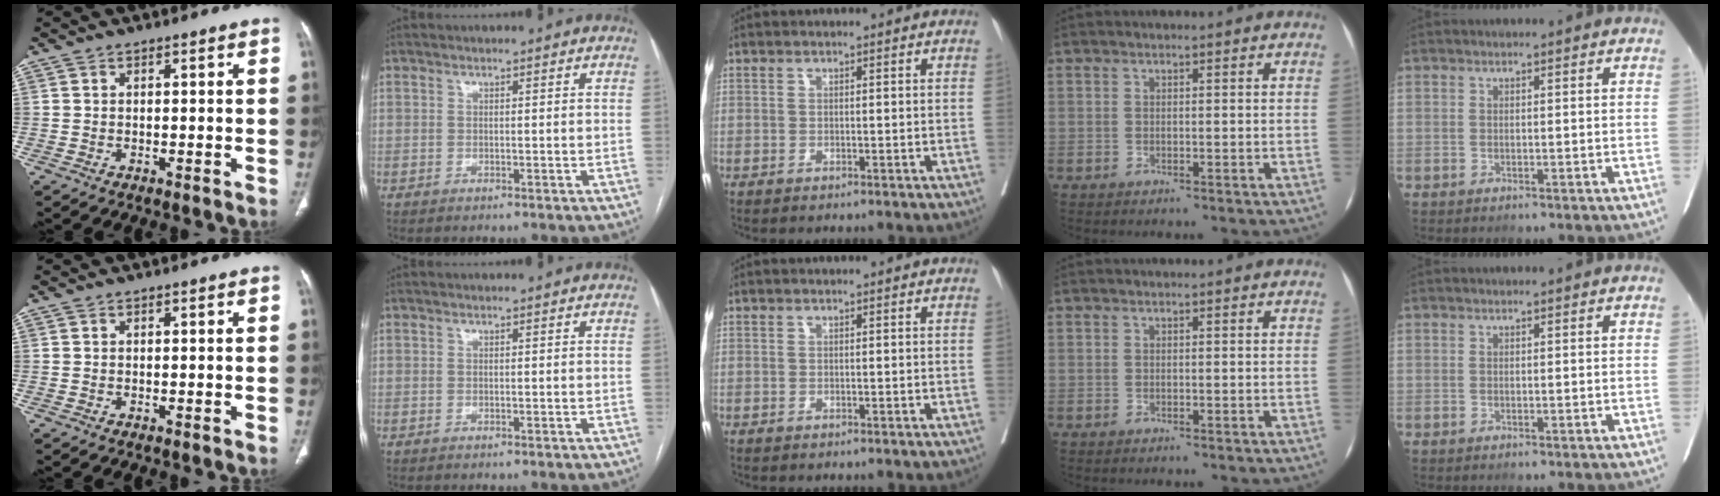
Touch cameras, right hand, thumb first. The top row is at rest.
{}